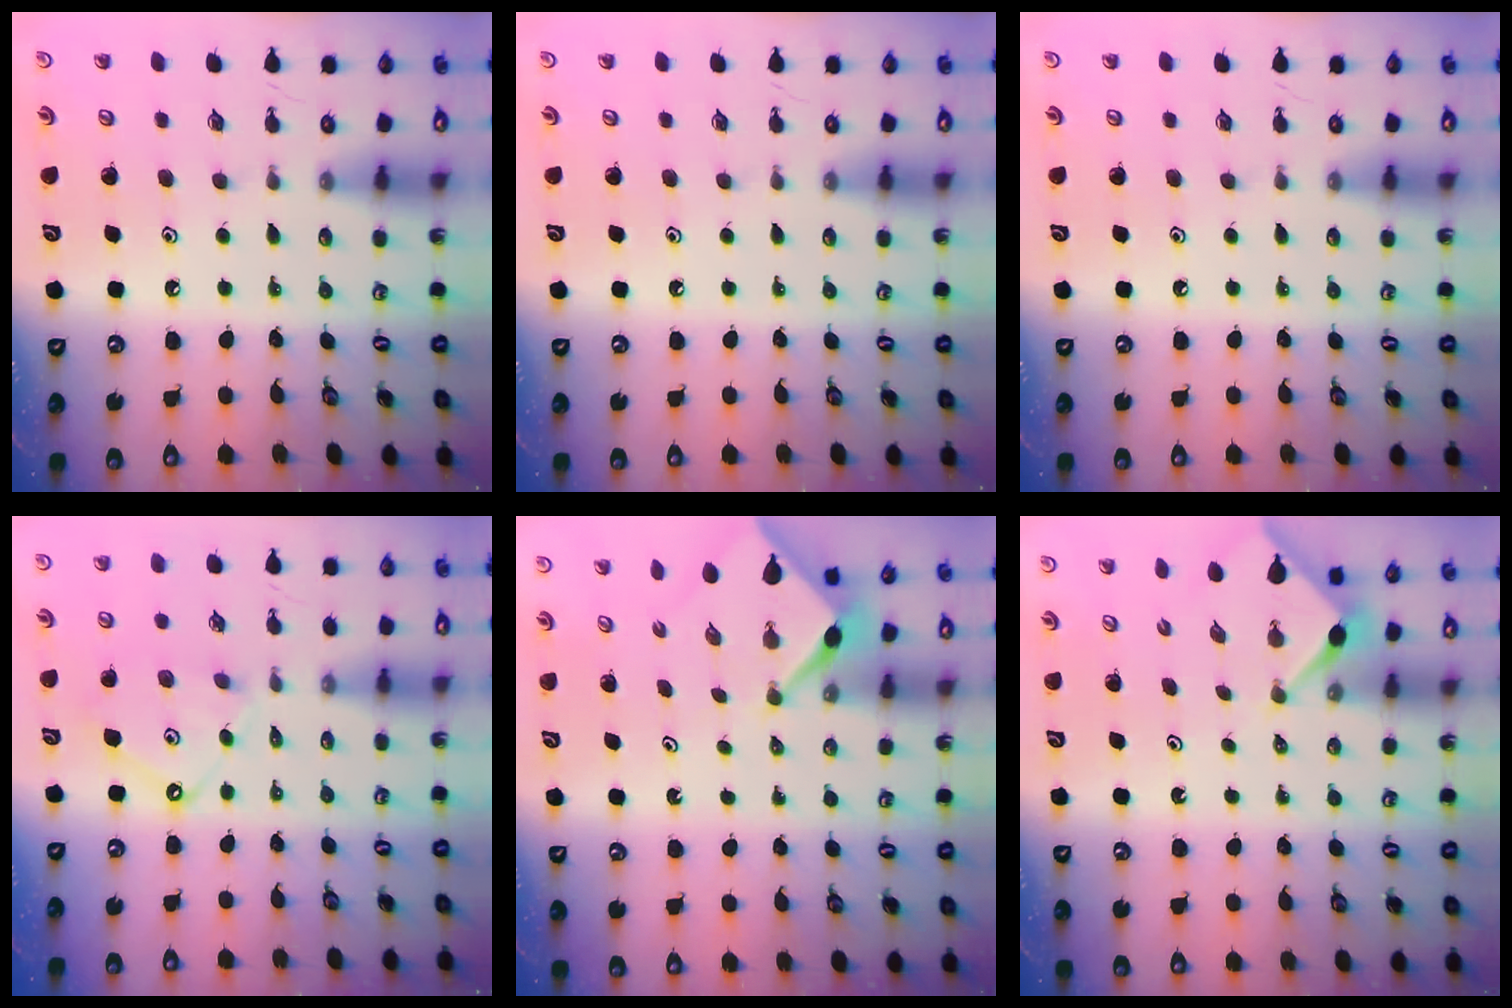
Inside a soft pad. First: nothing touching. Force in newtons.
{"total": 0.0}
{"total": 0.0}
{"total": 9.0, "press": 9.0, "slide": 0.9}
{"total": 2.3, "press": 2.3, "slide": 0.3}
{"total": 2.8, "press": 2.8, "slide": 0.4}